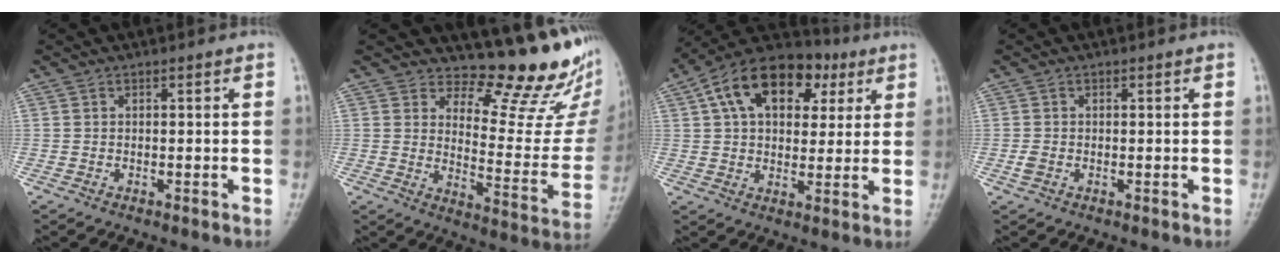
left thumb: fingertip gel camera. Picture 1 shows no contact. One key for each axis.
{"total": 14.1, "fx": 12.2, "fy": 4.1, "fz": 5.8, "tx": -0.034, "ty": -0.132, "tz": 0.159}
{"total": 18.0, "fx": 6.7, "fy": 11.3, "fz": 12.3, "tx": -0.173, "ty": 0.014, "tz": 0.100}
{"total": 1.5, "fx": -0.5, "fy": 1.0, "fz": 0.9, "tx": -0.025, "ty": 0.001, "tz": -0.011}